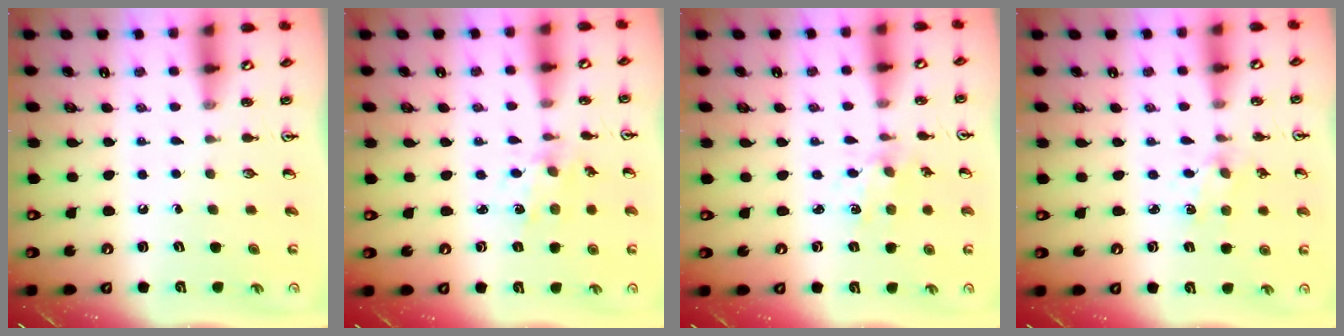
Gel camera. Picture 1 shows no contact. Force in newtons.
{"total": 1.7, "press": 1.6, "slide": 0.3}
{"total": 1.8, "press": 1.8, "slide": 0.3}
{"total": 1.6, "press": 1.6, "slide": 0.1}